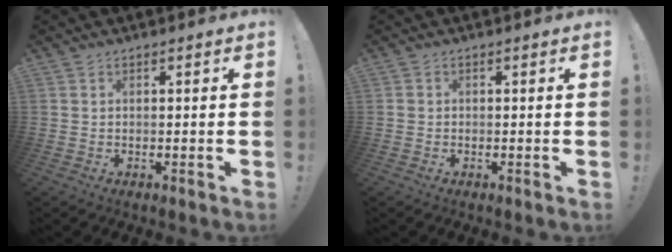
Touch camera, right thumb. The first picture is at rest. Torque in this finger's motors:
{"motor_torque": [0.00, -0.22, 0.08, 0.00, -0.03]}